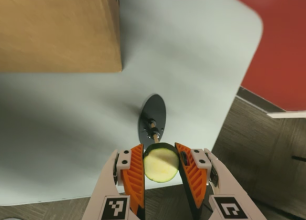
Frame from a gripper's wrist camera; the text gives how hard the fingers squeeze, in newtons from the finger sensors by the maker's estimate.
{"total": 11.4, "left": 11.8, "right": 11.0}